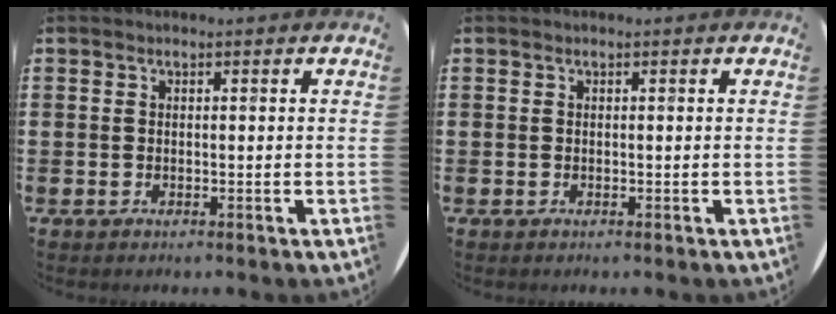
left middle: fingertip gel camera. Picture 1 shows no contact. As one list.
[{"total": 0.0}]